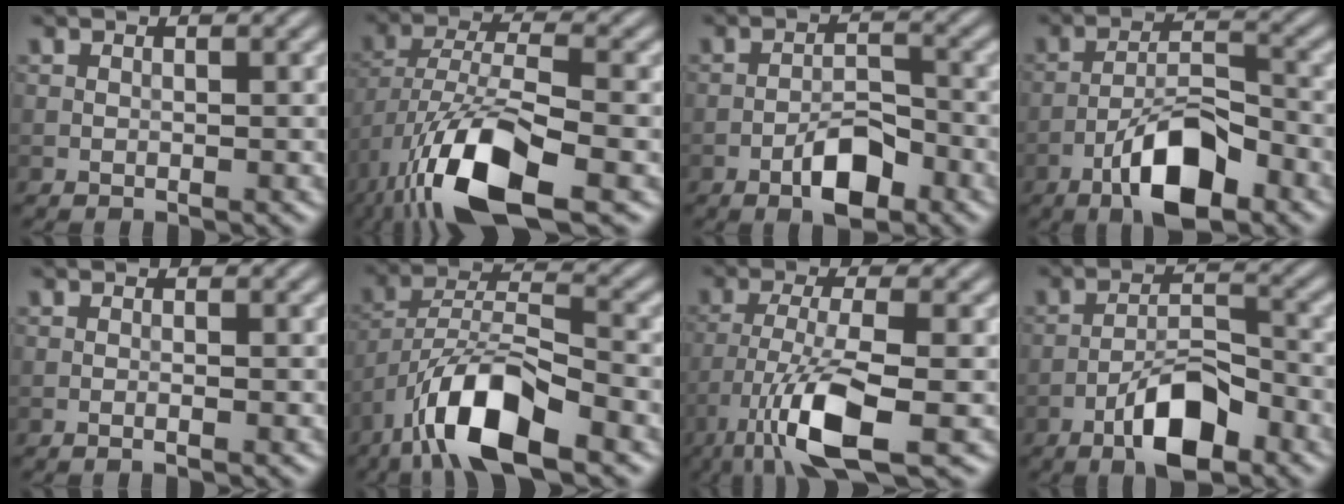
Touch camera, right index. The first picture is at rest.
{"total": 11.8, "force": [-6.3, 4.0, 9.1], "torque": [-0.182, -0.008, -0.119]}
{"total": 4.4, "force": [-2.4, 1.7, 3.2], "torque": [-0.047, 0.008, -0.044]}
{"total": 7.7, "force": [-4.3, 2.7, 5.8], "torque": [-0.098, 0.009, -0.082]}
{"total": 0.6, "force": [-0.3, 0.1, 0.6], "torque": [-0.010, -0.003, -0.007]}
{"total": 9.5, "force": [-5.7, 3.0, 7.0], "torque": [-0.125, 0.012, -0.106]}
{"total": 8.5, "force": [-4.3, 2.0, 7.0], "torque": [-0.137, -0.005, -0.087]}
{"total": 6.6, "force": [-3.8, 2.3, 4.8], "torque": [-0.080, 0.008, -0.071]}